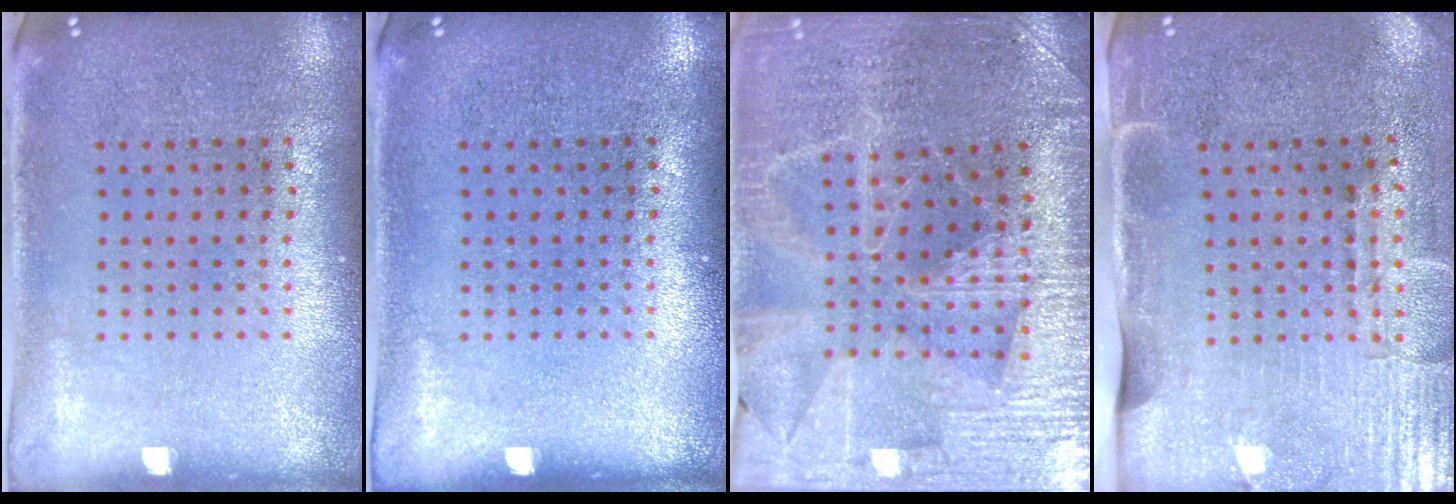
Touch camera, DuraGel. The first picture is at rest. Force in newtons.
{"total": 0.0}
{"total": 3.4, "press": 3.3, "slide": 0.7}
{"total": 4.4, "press": 3.7, "slide": 2.4}